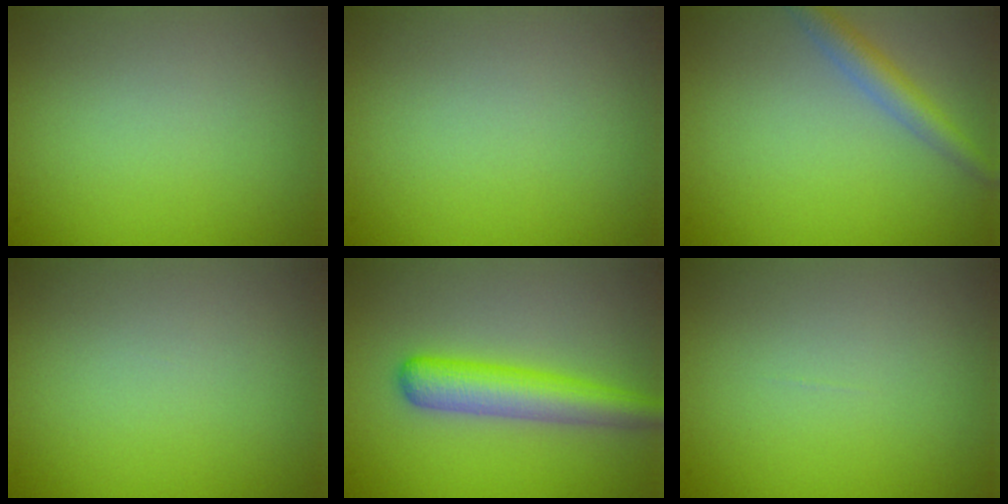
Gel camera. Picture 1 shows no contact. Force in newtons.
{"total": 0.0}
{"total": 2.8, "press": 2.8, "slide": 0.1}
{"total": 0.0}
{"total": 4.6, "press": 4.6, "slide": 0.2}
{"total": 0.0}